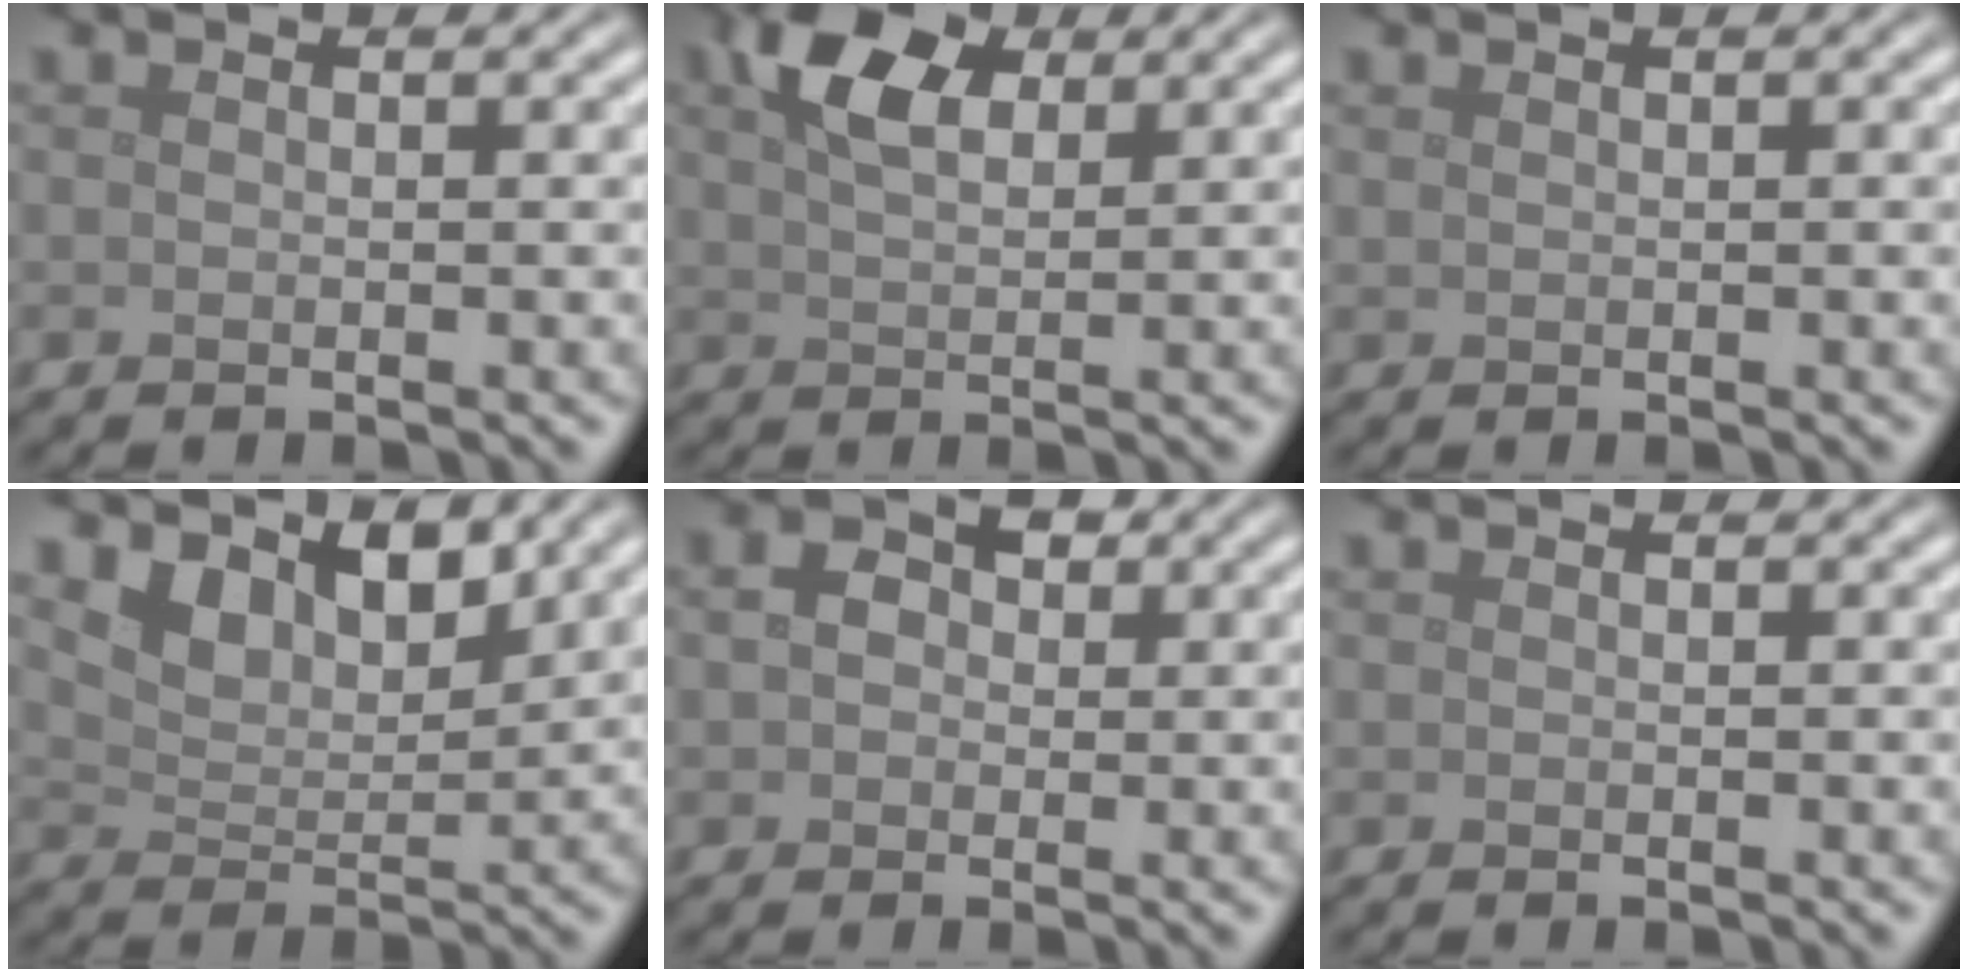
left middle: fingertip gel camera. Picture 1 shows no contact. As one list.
[{"total": 5.3, "force": [2.7, 2.8, 3.6], "torque": [-0.071, 0.010, 0.047]}, {"total": 1.2, "force": [0.7, 0.3, 1.0], "torque": [-0.016, 0.004, 0.015]}, {"total": 4.4, "force": [3.4, 2.1, 2.0], "torque": [-0.047, -0.012, 0.055]}, {"total": 2.9, "force": [0.6, 2.3, 1.7], "torque": [-0.030, 0.007, -0.001]}, {"total": 0.0}]